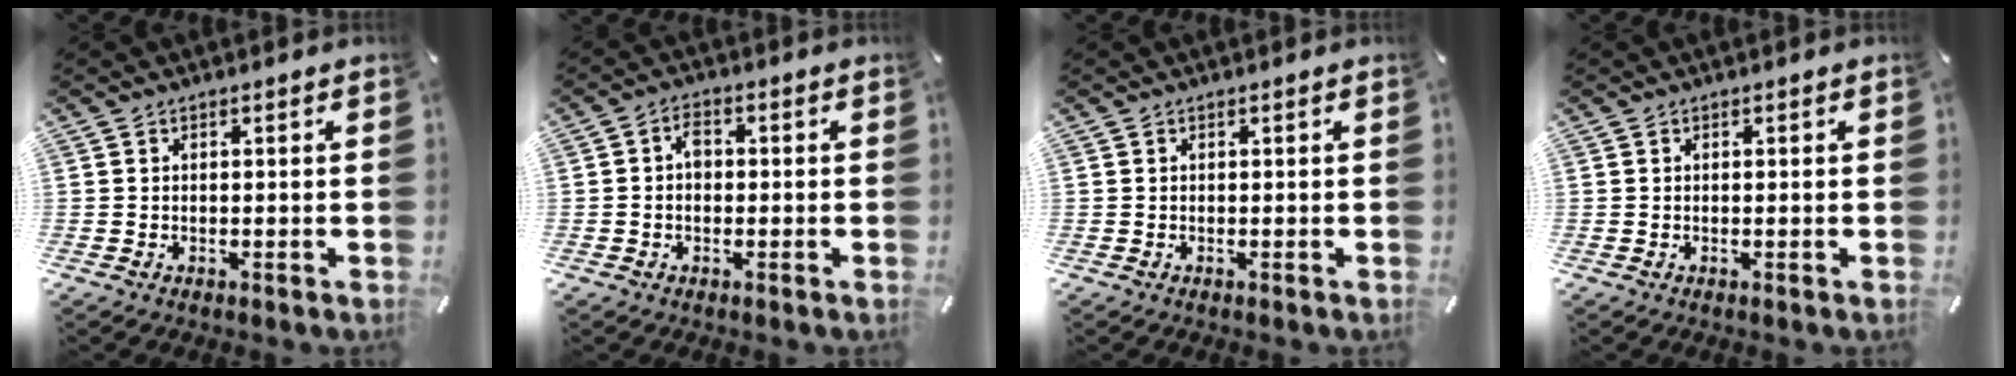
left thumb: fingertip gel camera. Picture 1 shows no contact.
{"total": 3.2, "force": [-0.2, 2.2, 2.4], "torque": [-0.046, 0.011, -0.006]}
{"total": 0.0}
{"total": 0.0}